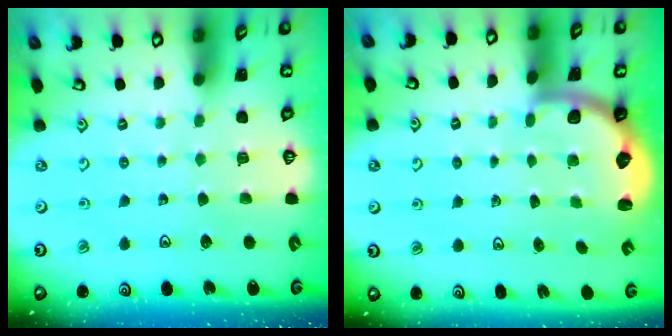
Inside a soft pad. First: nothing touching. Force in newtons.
{"total": 2.1, "press": 1.9, "slide": 1.0}